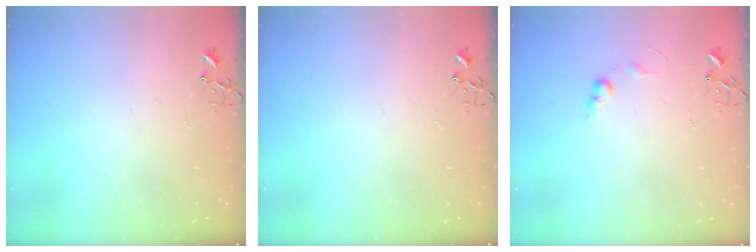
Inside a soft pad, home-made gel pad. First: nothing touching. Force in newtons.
{"total": 0.0}
{"total": 7.3, "press": 7.3, "slide": 0.6}